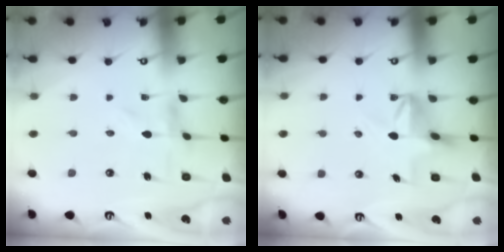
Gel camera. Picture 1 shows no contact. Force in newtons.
{"total": 5.5, "press": 5.5, "slide": 0.3}